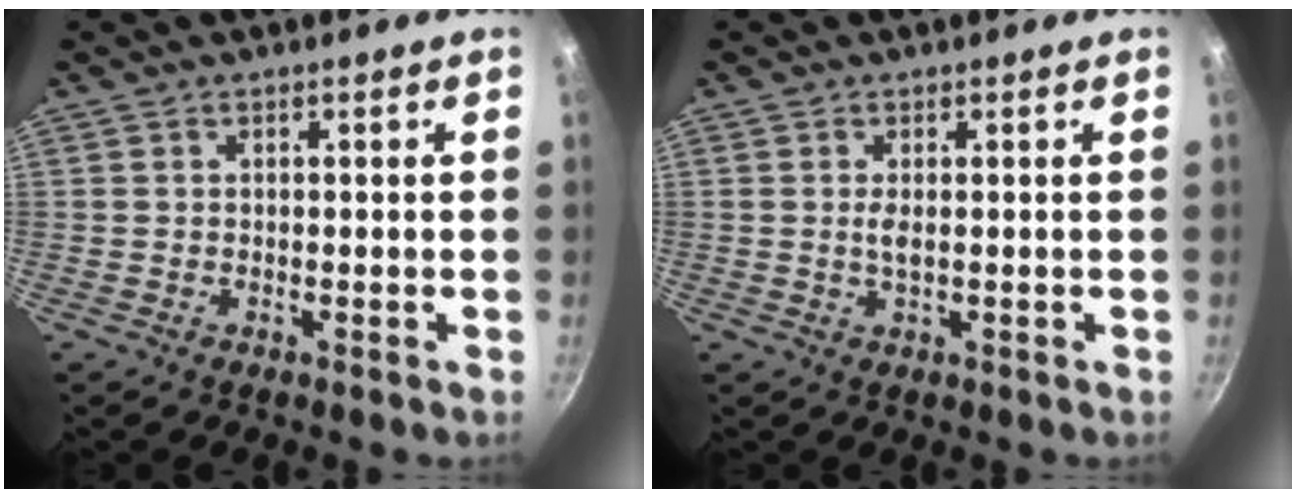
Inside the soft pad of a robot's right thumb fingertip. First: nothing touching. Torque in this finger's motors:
{"motor_torque": [0.71, 0.51, 0.41, -0.25, -0.02]}